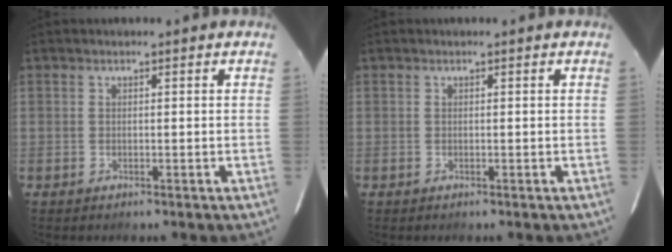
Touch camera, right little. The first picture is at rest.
{"total": 0.0}